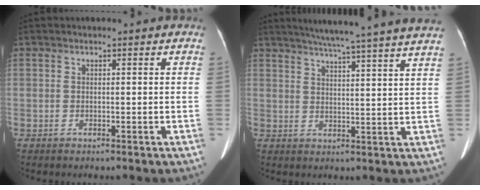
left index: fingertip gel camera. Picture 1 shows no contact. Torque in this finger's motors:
{"motor_torque": [-0.71, -1.43, 0.13, 0.09]}